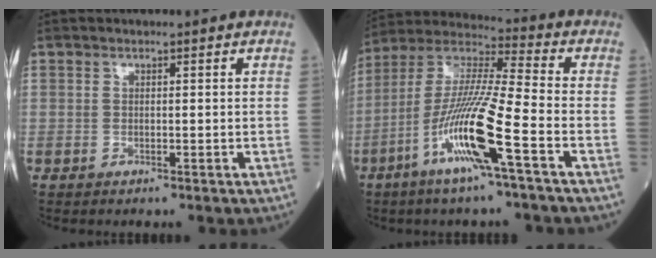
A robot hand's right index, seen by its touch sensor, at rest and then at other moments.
{"total": 15.2, "force": [-6.2, -0.1, 13.9], "torque": [-0.287, -0.010, -0.125]}